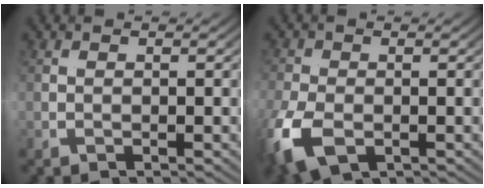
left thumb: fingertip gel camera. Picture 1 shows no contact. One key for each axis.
{"total": 4.3, "fx": -2.1, "fy": 2.8, "fz": 2.4, "tx": -0.071, "ty": -0.025, "tz": -0.026}